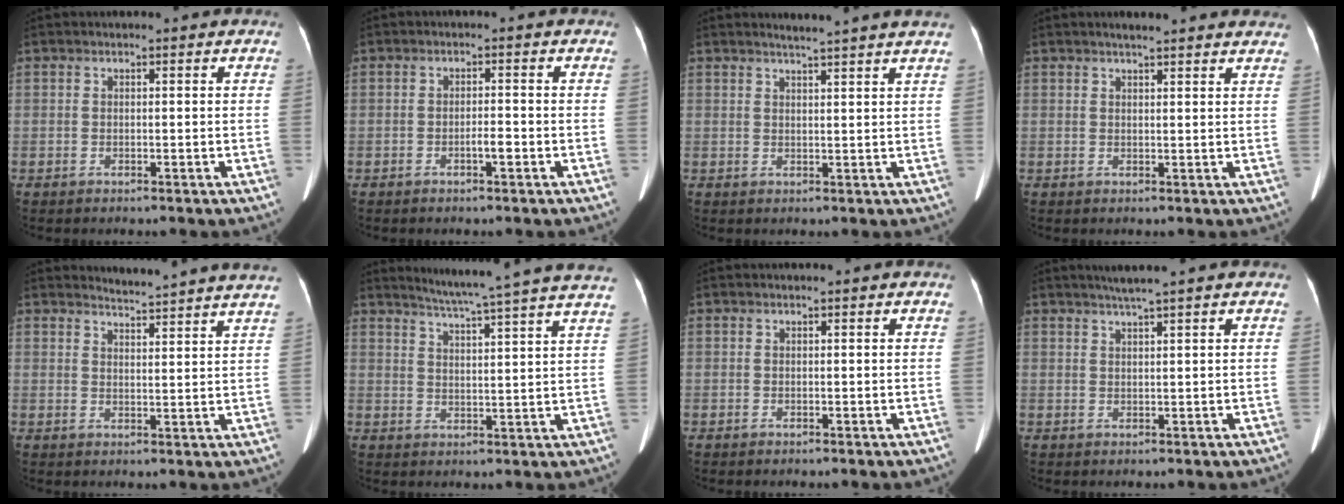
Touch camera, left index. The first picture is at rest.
{"total": 1.9, "force": [-1.0, 0.3, 1.6], "torque": [-0.025, 0.001, -0.017]}
{"total": 6.1, "force": [5.4, -1.1, 2.5], "torque": [-0.036, 0.006, 0.059]}
{"total": 8.1, "force": [7.3, 0.9, 3.4], "torque": [-0.039, 0.015, 0.075]}
{"total": 10.1, "force": [9.9, -1.3, 1.8], "torque": [-0.032, -0.032, 0.110]}
{"total": 17.3, "force": [15.4, -1.8, 7.8], "torque": [-0.130, -0.033, 0.191]}
{"total": 0.0}
{"total": 2.9, "force": [2.3, -0.8, 1.6], "torque": [-0.028, 0.004, 0.043]}